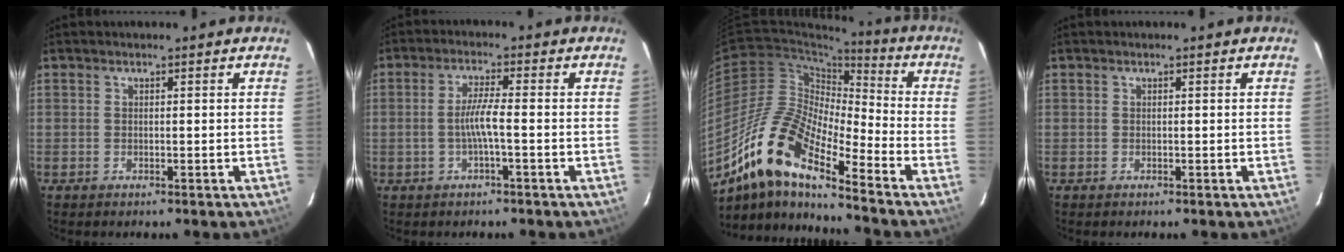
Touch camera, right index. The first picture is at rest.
{"total": 4.1, "force": [-1.2, -0.3, 3.9], "torque": [-0.080, 0.001, -0.020]}
{"total": 16.5, "force": [-11.4, 3.7, 11.4], "torque": [-0.199, -0.007, -0.236]}
{"total": 0.0}